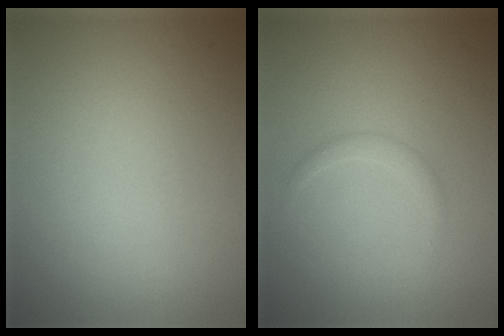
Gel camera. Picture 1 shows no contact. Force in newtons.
{"total": 1.1, "press": 1.1, "slide": 0.1}